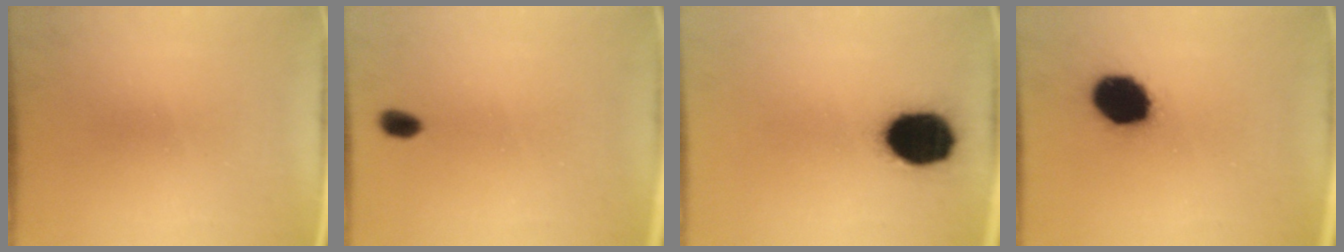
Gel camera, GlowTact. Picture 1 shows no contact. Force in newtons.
{"total": 2.4}
{"total": 16.0}
{"total": 15.7}